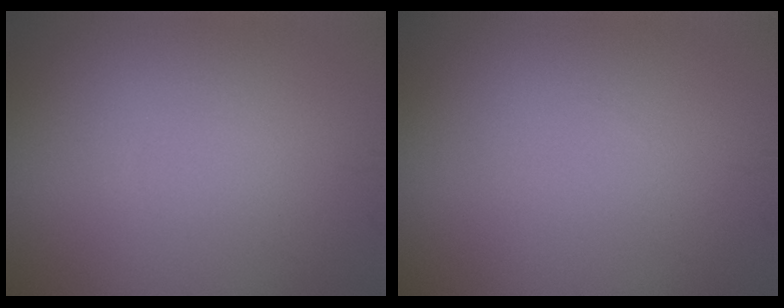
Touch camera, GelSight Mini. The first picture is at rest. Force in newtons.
{"total": 0.0}